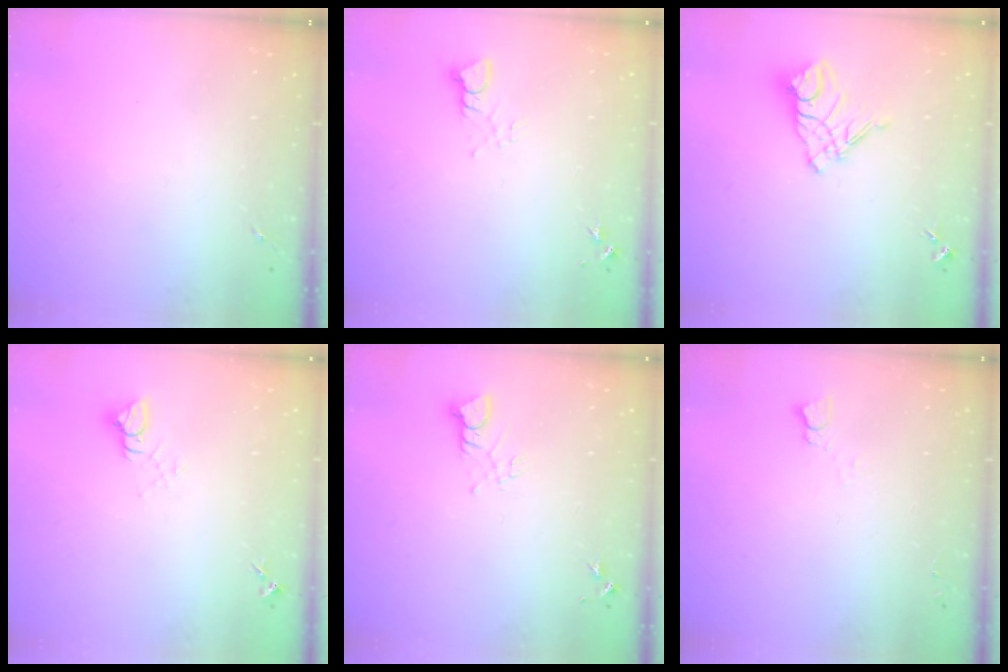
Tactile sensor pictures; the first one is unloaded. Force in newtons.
{"total": 3.1, "press": 3.1, "slide": 0.4}
{"total": 12.6, "press": 12.5, "slide": 1.3}
{"total": 5.0, "press": 5.0, "slide": 0.4}
{"total": 3.5, "press": 3.5, "slide": 0.2}
{"total": 2.5, "press": 2.5, "slide": 0.2}